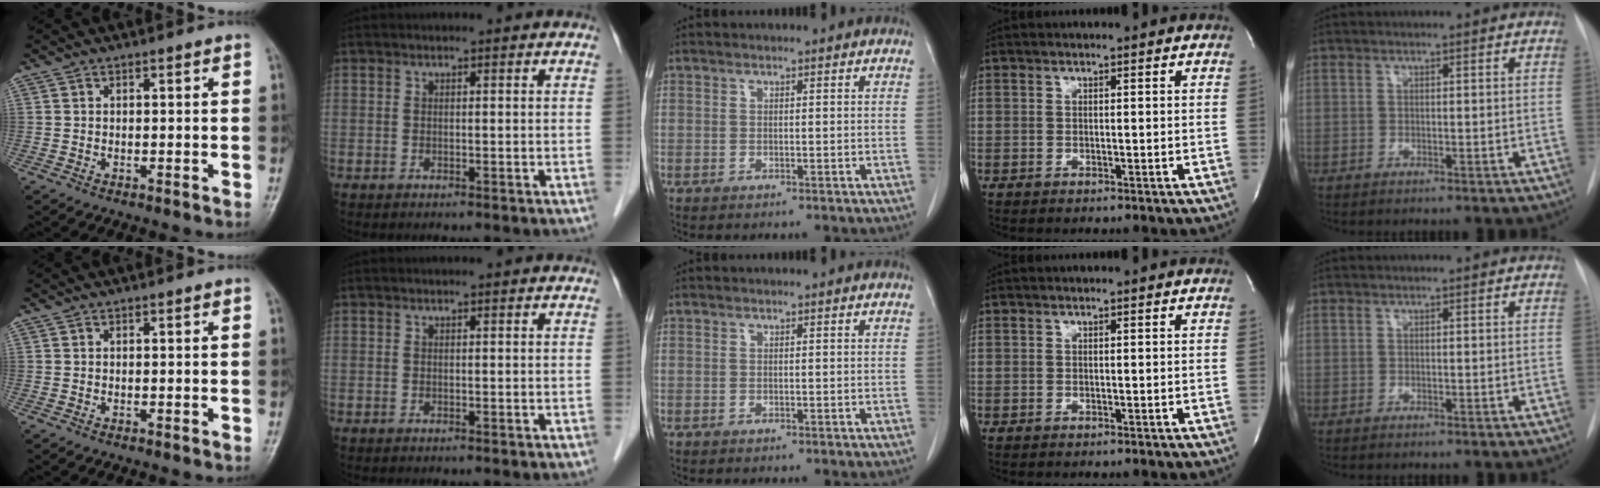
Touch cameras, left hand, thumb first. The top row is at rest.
{}